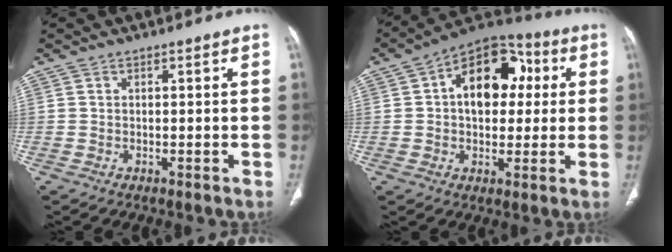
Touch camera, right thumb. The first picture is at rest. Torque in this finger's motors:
{"motor_torque": [-1.03, 1.41, 0.05, 0.08, 0.11]}